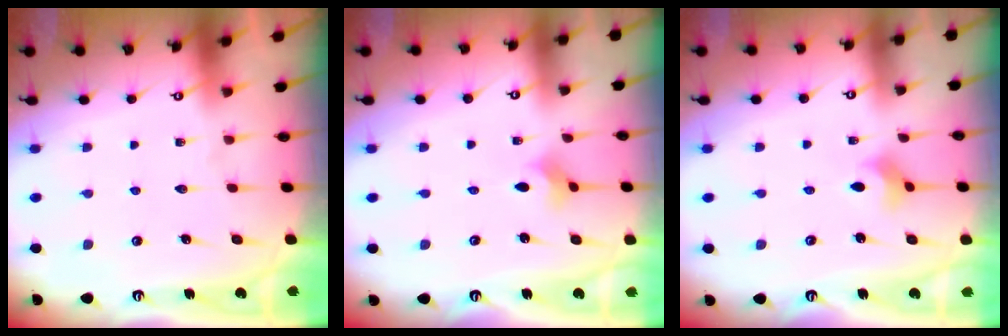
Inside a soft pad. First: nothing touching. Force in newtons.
{"total": 2.3, "press": 2.2, "slide": 0.4}
{"total": 2.7, "press": 2.7, "slide": 0.5}